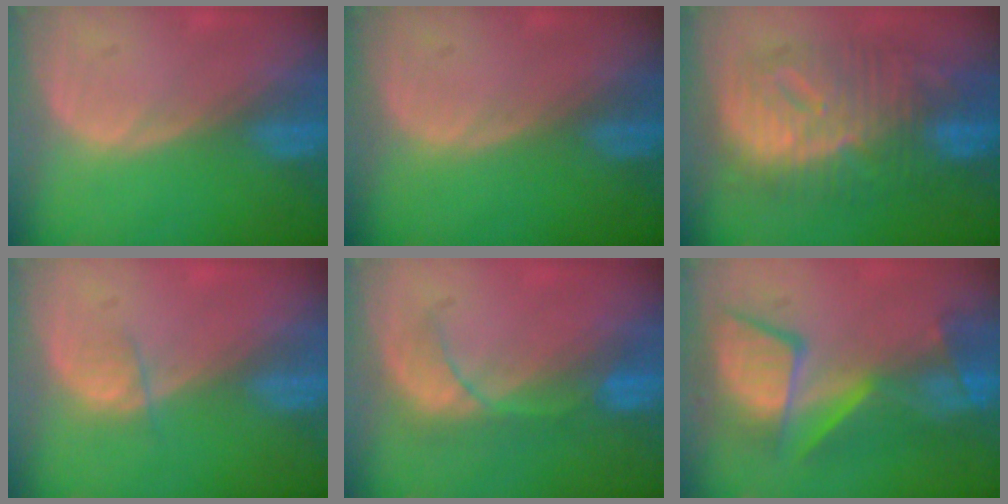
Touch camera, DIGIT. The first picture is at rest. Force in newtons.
{"total": 0.0}
{"total": 12.3, "press": 12.2, "slide": 1.3}
{"total": 1.9, "press": 1.7, "slide": 0.8}
{"total": 5.1, "press": 5.1, "slide": 0.7}
{"total": 10.0, "press": 9.6, "slide": 2.7}